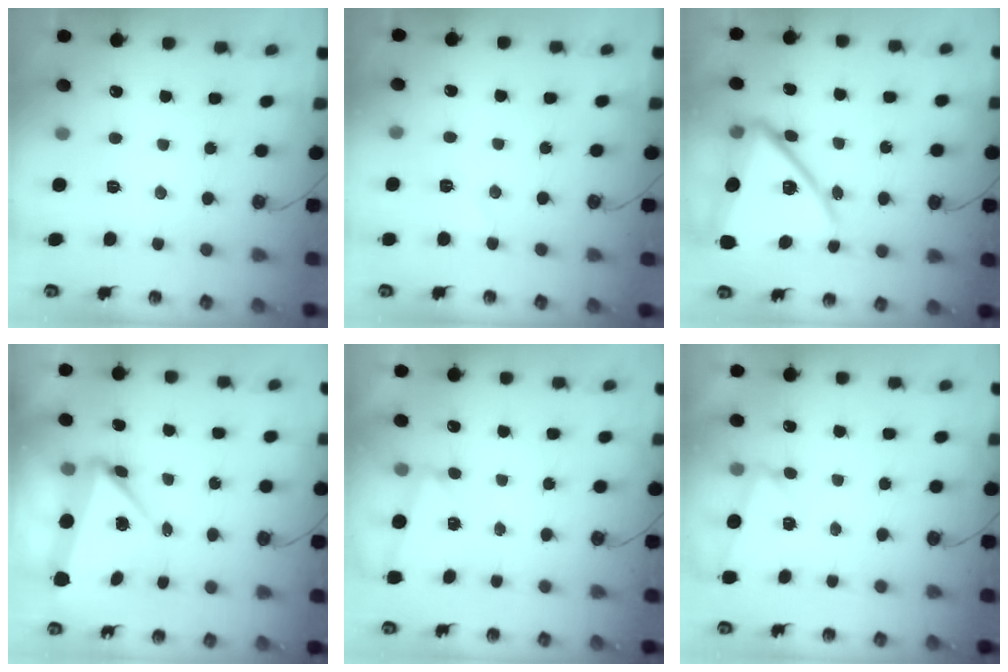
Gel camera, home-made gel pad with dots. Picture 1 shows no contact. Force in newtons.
{"total": 5.7, "press": 5.6, "slide": 1.3}
{"total": 19.7, "press": 19.6, "slide": 1.8}
{"total": 5.7, "press": 5.5, "slide": 1.5}
{"total": 2.4, "press": 2.1, "slide": 1.1}
{"total": 2.7, "press": 2.5, "slide": 1.1}